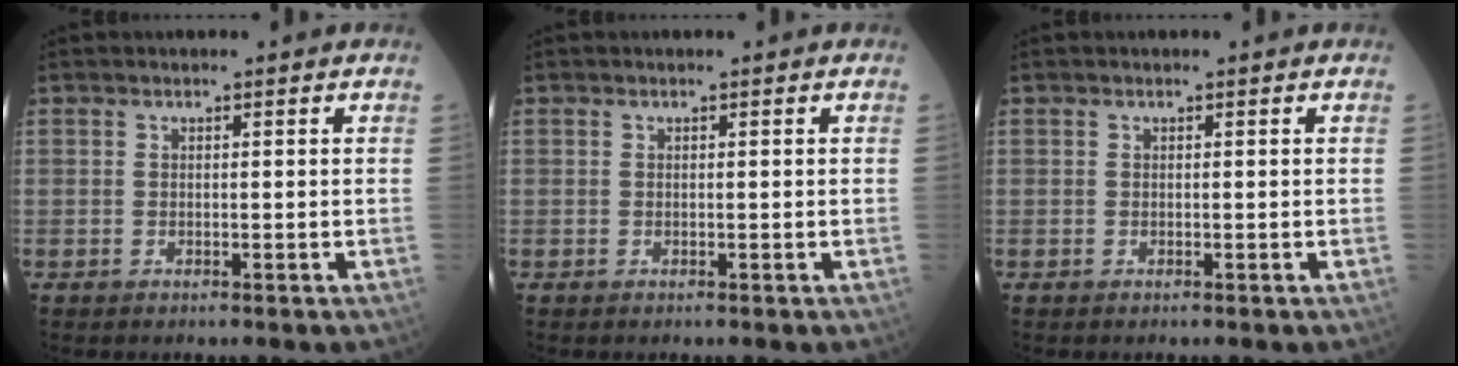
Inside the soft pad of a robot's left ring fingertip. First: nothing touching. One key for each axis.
{"total": 0.0}
{"total": 0.0}